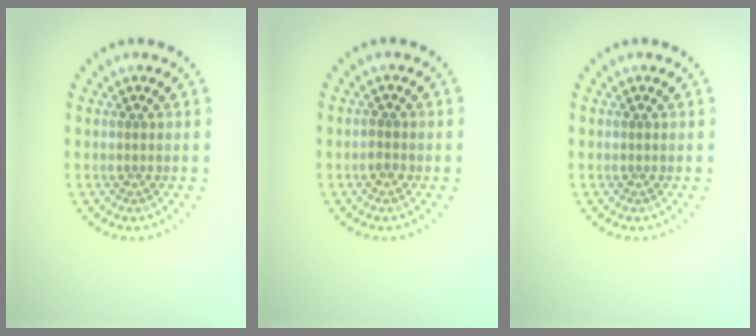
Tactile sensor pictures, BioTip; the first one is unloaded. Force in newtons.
{"total": 0.9, "press": 0.9, "slide": 0.3}
{"total": 0.0}